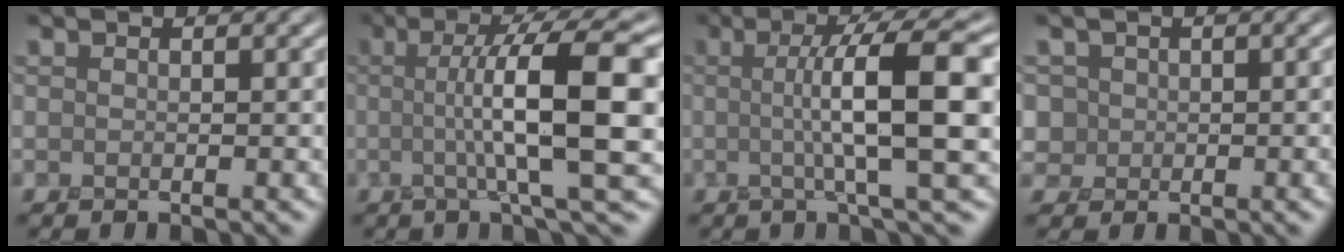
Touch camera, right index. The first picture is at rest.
{"total": 11.0, "force": [0.5, 2.1, 10.7], "torque": [-0.135, 0.012, 0.005]}
{"total": 9.8, "force": [0.7, 1.9, 9.6], "torque": [-0.124, 0.009, 0.007]}
{"total": 3.5, "force": [0.7, 3.2, 1.4], "torque": [-0.010, 0.020, -0.007]}